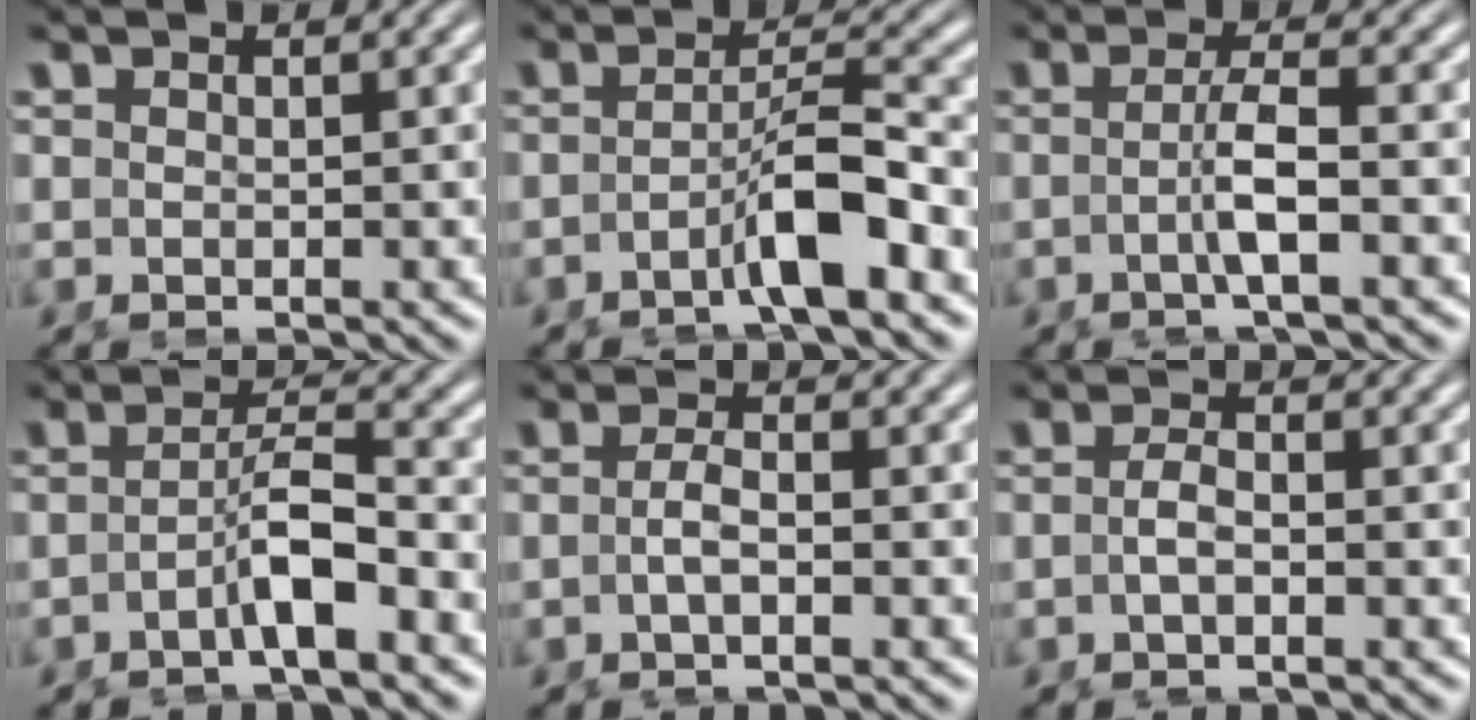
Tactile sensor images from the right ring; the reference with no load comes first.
{"total": 3.7, "force": [-2.0, -0.4, 3.1], "torque": [-0.046, -0.007, -0.030]}
{"total": 2.9, "force": [-0.9, -0.6, 2.7], "torque": [-0.046, -0.005, -0.014]}
{"total": 3.2, "force": [-1.8, -0.1, 2.6], "torque": [-0.042, -0.010, -0.026]}
{"total": 1.9, "force": [-1.0, -0.4, 1.6], "torque": [-0.037, -0.011, -0.014]}
{"total": 1.7, "force": [-1.0, -0.3, 1.3], "torque": [-0.032, -0.011, -0.013]}